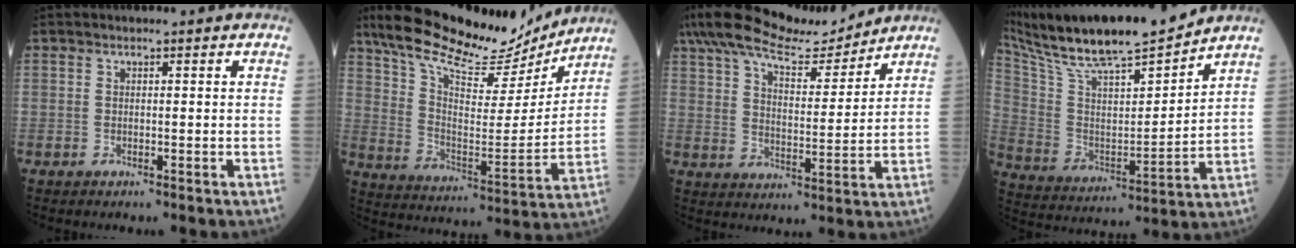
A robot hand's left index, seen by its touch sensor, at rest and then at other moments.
{"total": 20.1, "force": [17.5, 4.7, 8.7], "torque": [-0.156, -0.009, 0.277]}
{"total": 14.5, "force": [13.0, 2.4, 5.9], "torque": [-0.113, 0.010, 0.215]}
{"total": 20.5, "force": [17.9, 2.2, 9.7], "torque": [-0.192, 0.003, 0.320]}